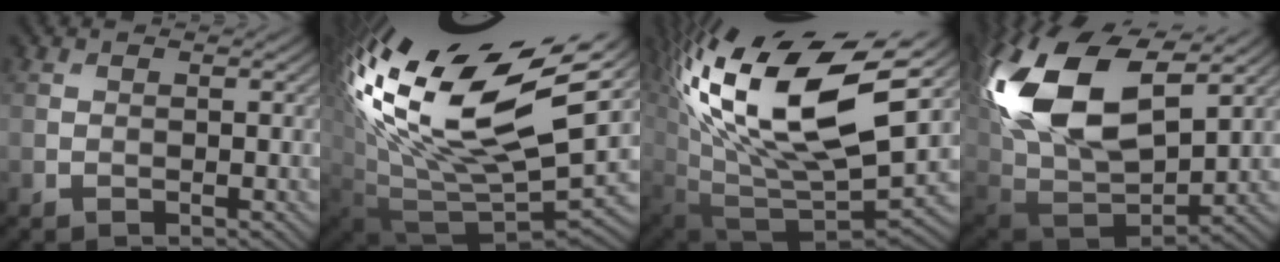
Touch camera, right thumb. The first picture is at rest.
{"total": 20.3, "force": [9.3, 8.6, 15.8], "torque": [-0.326, 0.017, 0.167]}
{"total": 19.3, "force": [7.7, 9.5, 14.9], "torque": [-0.300, 0.011, 0.145]}
{"total": 20.0, "force": [6.9, 11.9, 14.5], "torque": [-0.335, 0.016, 0.137]}